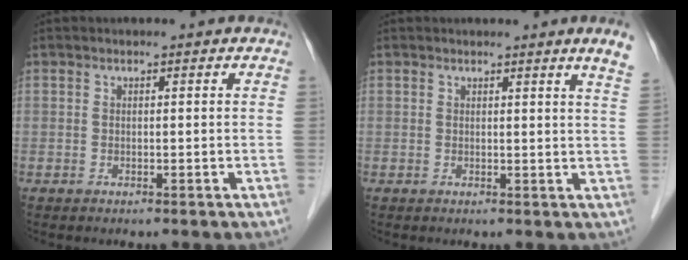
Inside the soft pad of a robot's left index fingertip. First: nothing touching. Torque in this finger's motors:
{"motor_torque": [0.44, -0.12, 0.11, 0.04]}